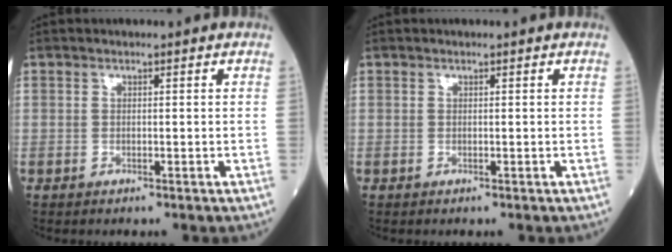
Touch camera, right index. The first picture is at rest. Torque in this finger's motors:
{"motor_torque": [0.00, 0.00, 0.00, 0.00]}